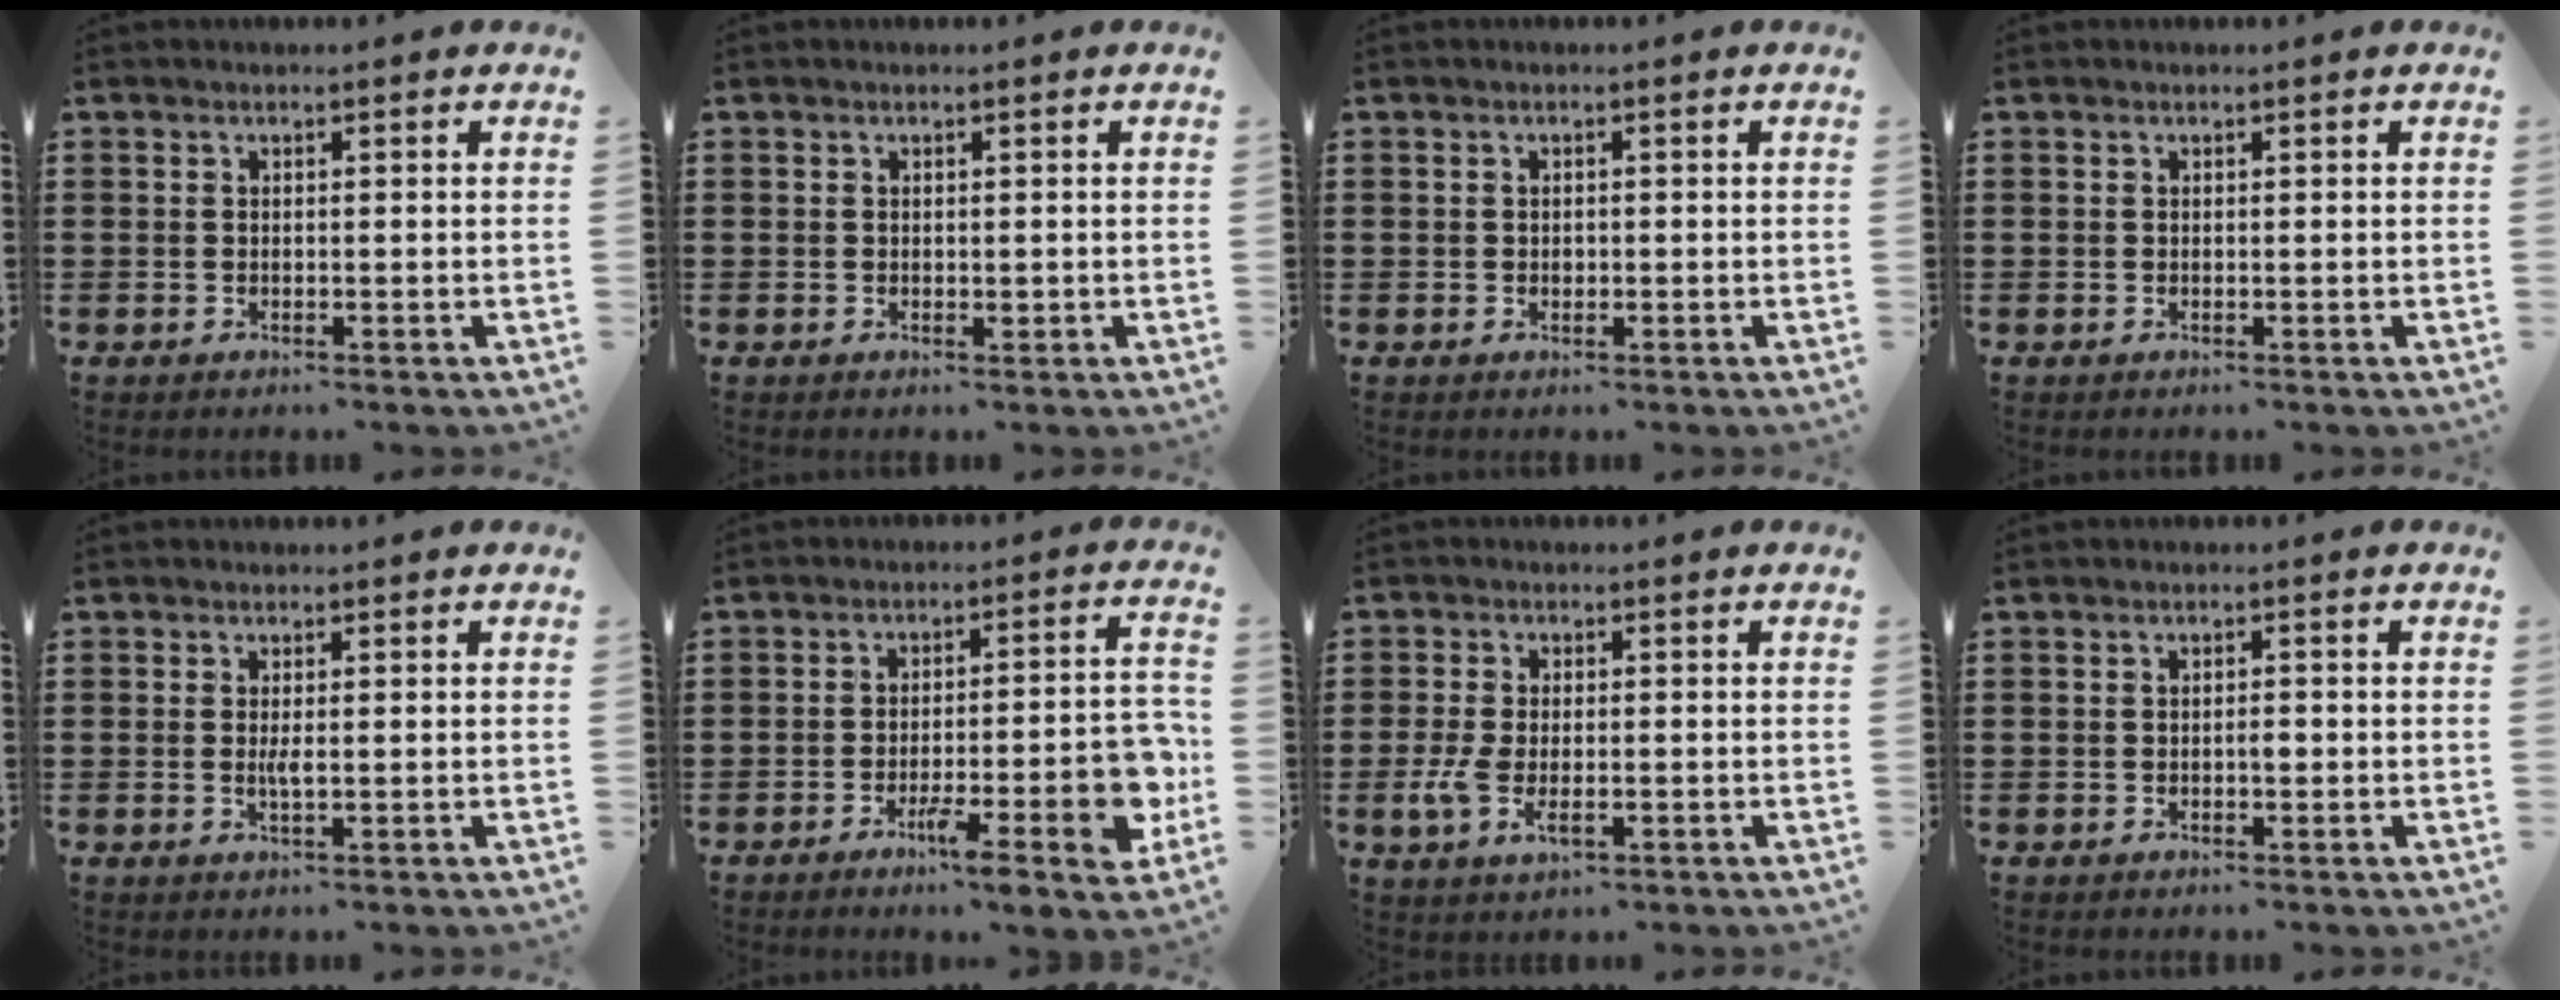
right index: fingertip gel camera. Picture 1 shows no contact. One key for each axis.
{"total": 0.5, "fx": 0.2, "fy": 0.3, "fz": 0.4, "tx": -0.009, "ty": -0.002, "tz": 0.005}
{"total": 0.6, "fx": 0.0, "fy": 0.4, "fz": 0.5, "tx": -0.010, "ty": 0.001, "tz": -0.001}
{"total": 0.0}
{"total": 1.8, "fx": -0.1, "fy": 0.4, "fz": 1.8, "tx": -0.034, "ty": -0.003, "tz": -0.002}
{"total": 10.0, "fx": -3.9, "fy": 2.3, "fz": 8.9, "tx": -0.124, "ty": -0.002, "tz": -0.064}
{"total": 4.3, "fx": -1.0, "fy": 2.1, "fz": 3.6, "tx": -0.087, "ty": -0.005, "tz": -0.023}
{"total": 1.3, "fx": -0.3, "fy": 0.2, "fz": 1.2, "tx": -0.024, "ty": -0.003, "tz": -0.006}